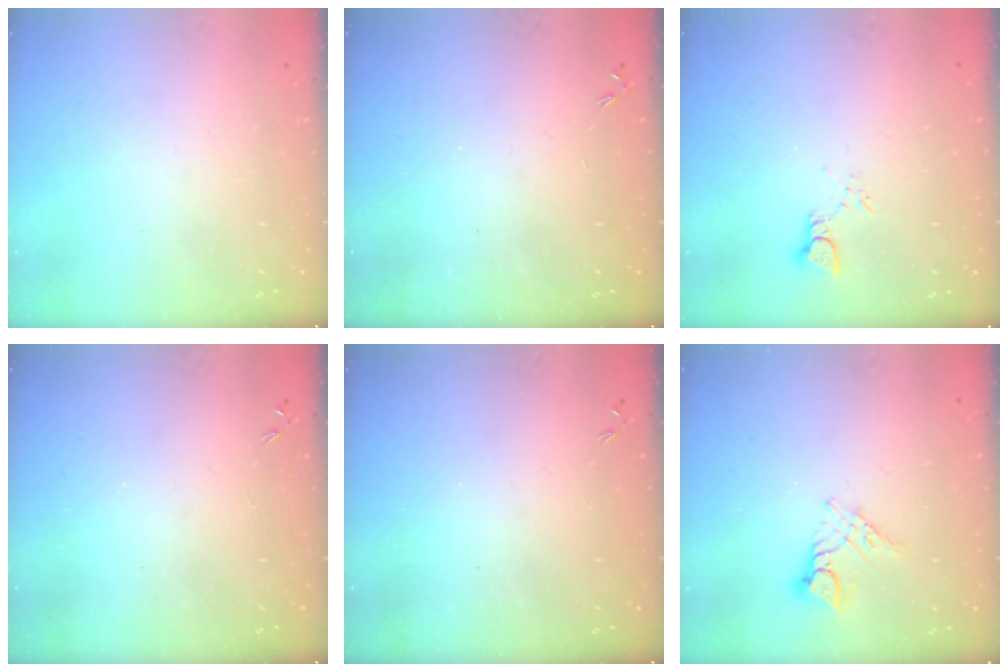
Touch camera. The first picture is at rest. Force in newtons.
{"total": 0.0}
{"total": 2.2, "press": 2.2, "slide": 0.1}
{"total": 0.0}
{"total": 0.0}
{"total": 8.8, "press": 8.8, "slide": 0.6}